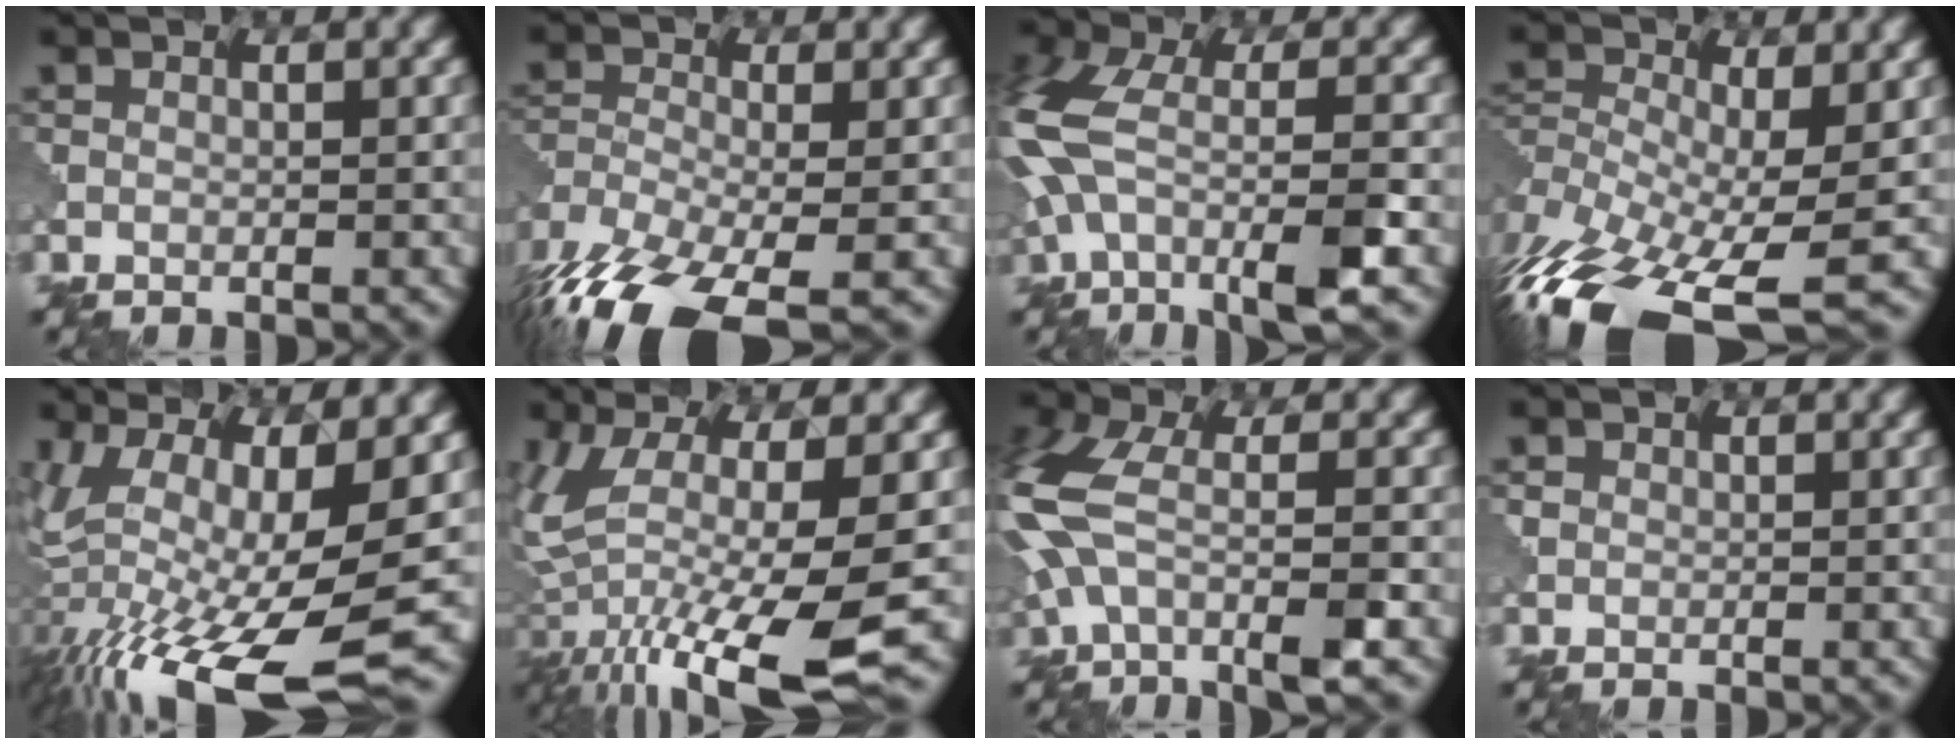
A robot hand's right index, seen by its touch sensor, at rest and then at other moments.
{"total": 11.4, "force": [-7.9, 4.0, 7.2], "torque": [-0.157, -0.024, -0.139]}
{"total": 9.7, "force": [-2.4, 4.0, 8.5], "torque": [-0.184, 0.007, -0.048]}
{"total": 14.1, "force": [-7.4, 6.0, 10.4], "torque": [-0.230, -0.006, -0.108]}
{"total": 15.5, "force": [-4.6, 5.5, 13.7], "torque": [-0.283, -0.011, -0.069]}
{"total": 13.3, "force": [-4.3, 3.9, 12.0], "torque": [-0.266, -0.025, -0.056]}
{"total": 8.0, "force": [-1.4, 3.5, 7.1], "torque": [-0.173, 0.009, -0.038]}
{"total": 1.1, "force": [0.5, 1.0, 0.2], "torque": [0.003, 0.005, -0.006]}